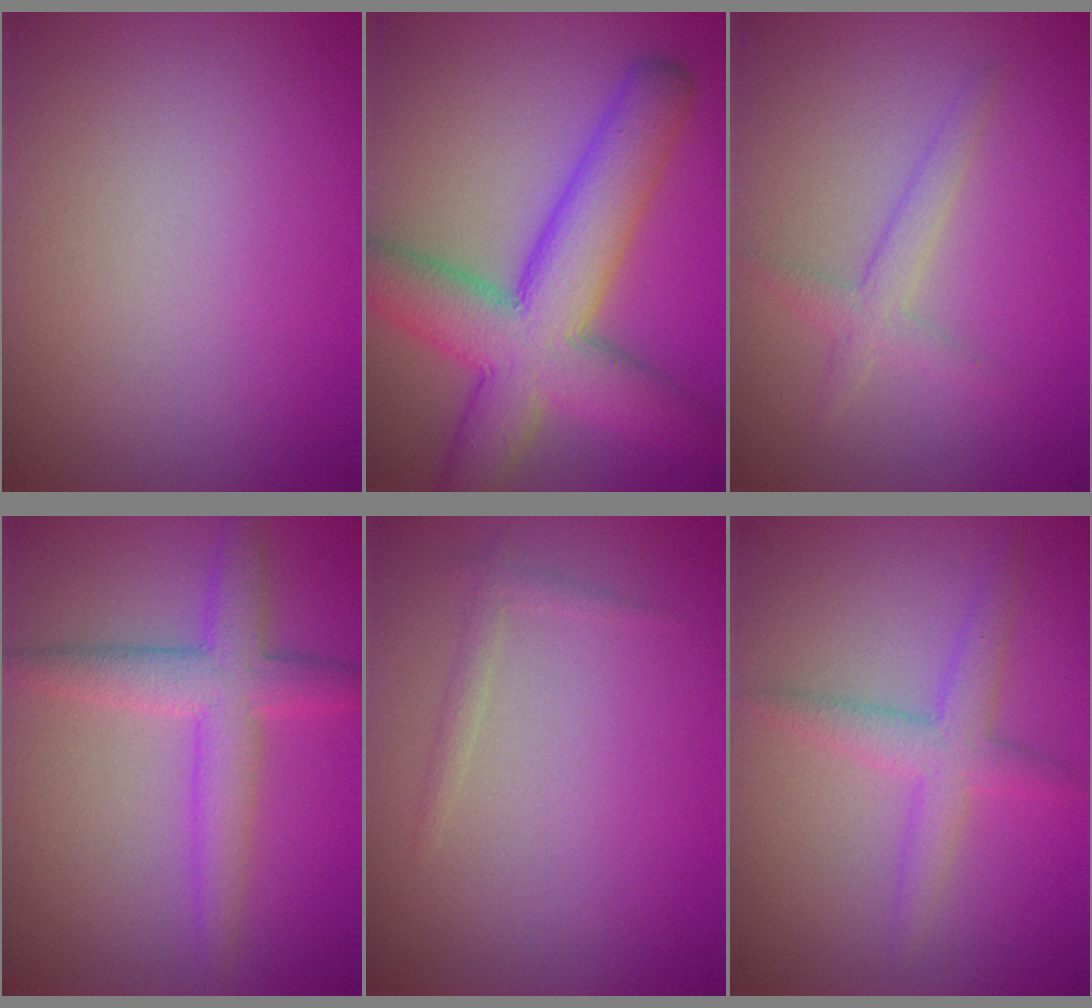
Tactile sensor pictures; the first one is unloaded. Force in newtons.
{"total": 9.9, "press": 9.9, "slide": 0.4}
{"total": 2.0, "press": 2.0, "slide": 0.1}
{"total": 4.5, "press": 4.5, "slide": 0.2}
{"total": 1.0, "press": 1.0, "slide": 0.0}
{"total": 2.9, "press": 2.9, "slide": 0.2}